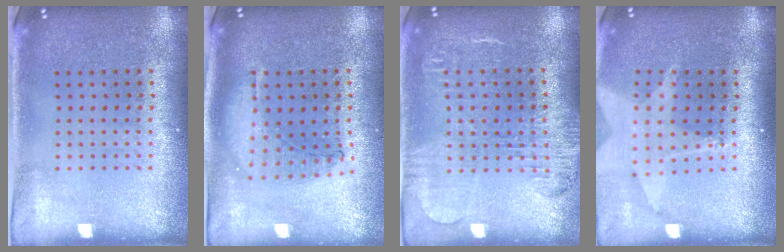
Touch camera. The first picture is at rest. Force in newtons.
{"total": 1.0, "press": 0.9, "slide": 0.3}
{"total": 1.8, "press": 1.7, "slide": 0.7}
{"total": 1.9, "press": 1.5, "slide": 1.2}